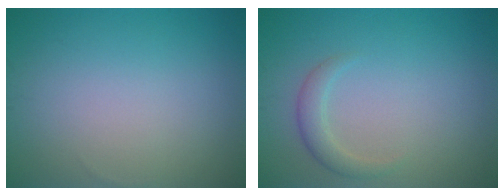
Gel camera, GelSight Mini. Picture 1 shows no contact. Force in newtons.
{"total": 1.8, "press": 1.8, "slide": 0.1}